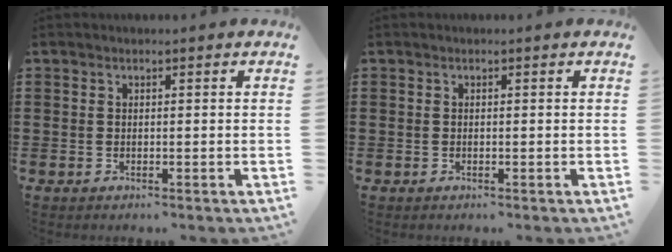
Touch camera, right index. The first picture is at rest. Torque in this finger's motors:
{"motor_torque": [-0.77, 1.37, 0.00, 0.00]}